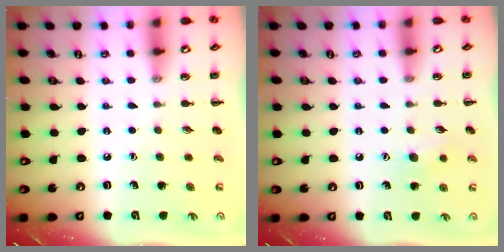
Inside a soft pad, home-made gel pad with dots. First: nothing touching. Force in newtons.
{"total": 5.8, "press": 5.7, "slide": 1.3}